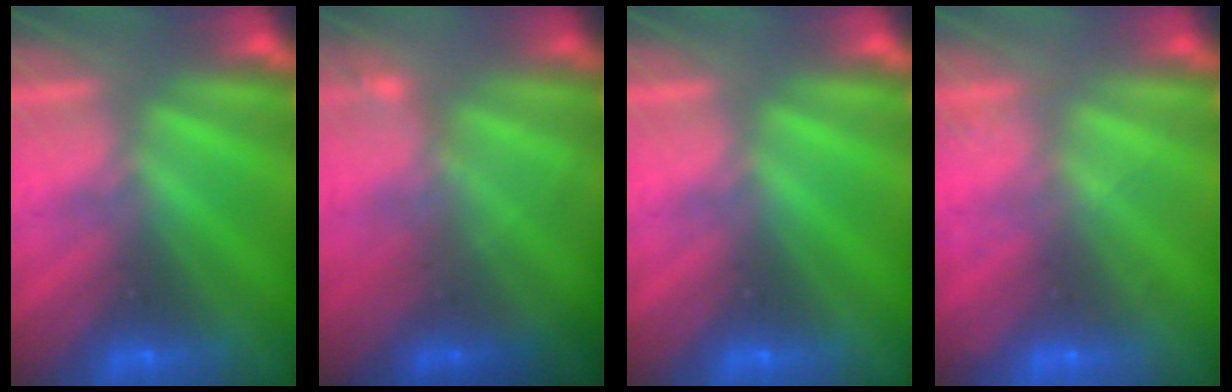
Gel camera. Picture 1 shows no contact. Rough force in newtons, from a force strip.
{"total": 2.2}
{"total": 0.0}
{"total": 2.1}